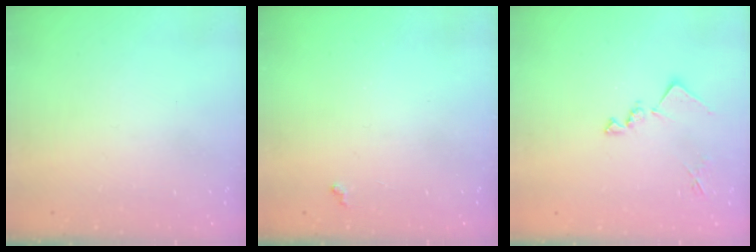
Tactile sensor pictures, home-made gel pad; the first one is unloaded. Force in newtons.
{"total": 3.5, "press": 3.5, "slide": 0.5}
{"total": 11.1, "press": 11.1, "slide": 0.2}